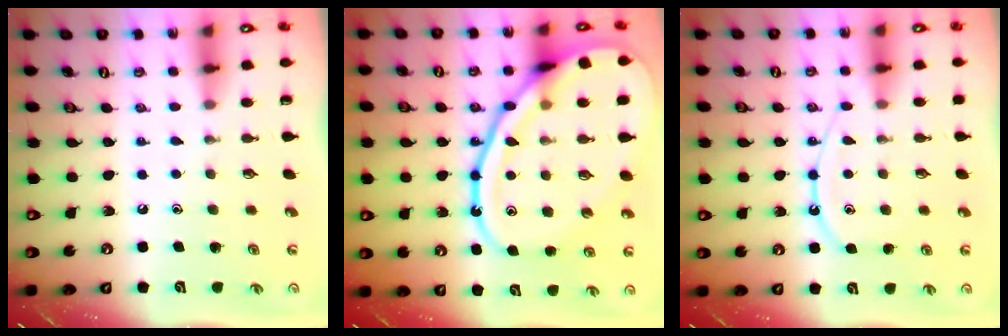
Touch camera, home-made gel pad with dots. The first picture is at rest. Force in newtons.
{"total": 22.4, "press": 22.3, "slide": 1.9}
{"total": 10.6, "press": 10.5, "slide": 1.1}